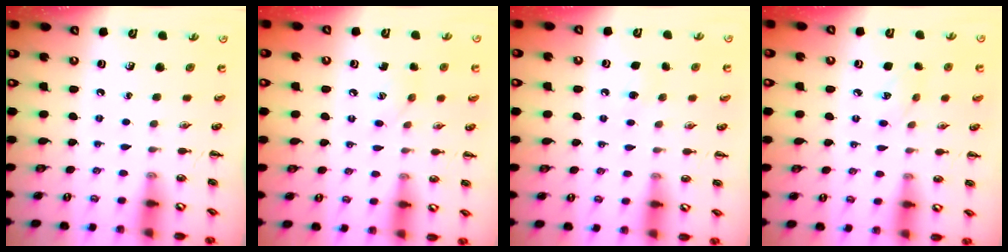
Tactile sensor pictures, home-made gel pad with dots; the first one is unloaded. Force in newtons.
{"total": 7.0, "press": 6.7, "slide": 1.9}
{"total": 4.0, "press": 3.9, "slide": 0.8}
{"total": 5.2, "press": 5.0, "slide": 1.4}